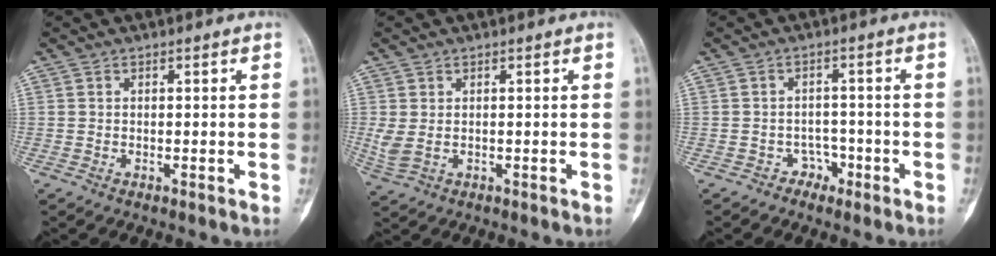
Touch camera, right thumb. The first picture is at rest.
{"total": 3.1, "force": [0.2, 1.8, 2.5], "torque": [-0.070, 0.003, 0.013]}
{"total": 2.9, "force": [-1.8, 2.2, 0.3], "torque": [0.015, 0.021, -0.030]}